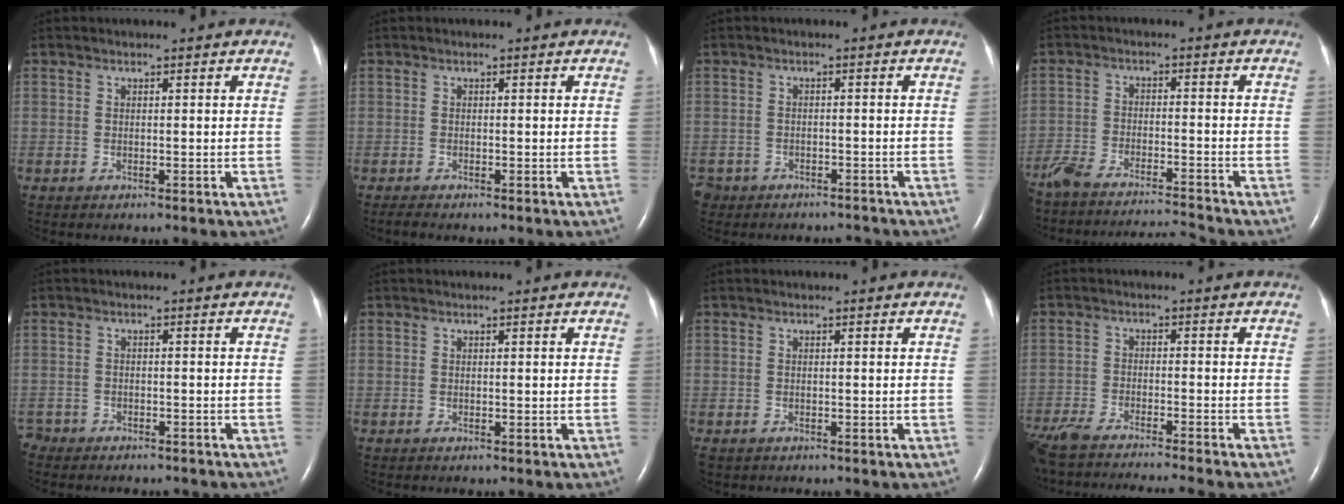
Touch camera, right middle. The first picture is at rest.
{"total": 0.8, "force": [-0.7, -0.1, 0.3], "torque": [-0.015, -0.004, -0.014]}
{"total": 5.3, "force": [-4.5, 2.8, -0.2], "torque": [0.004, 0.005, -0.071]}
{"total": 13.2, "force": [-12.5, -0.4, 4.1], "torque": [-0.071, 0.002, -0.202]}
{"total": 6.2, "force": [-5.7, 2.4, 0.8], "torque": [-0.010, -0.004, -0.083]}
{"total": 0.0}
{"total": 1.3, "force": [-1.0, 0.8, 0.3], "torque": [-0.009, 0.000, -0.013]}
{"total": 16.3, "force": [-14.6, -0.2, 7.2], "torque": [-0.127, -0.037, -0.233]}